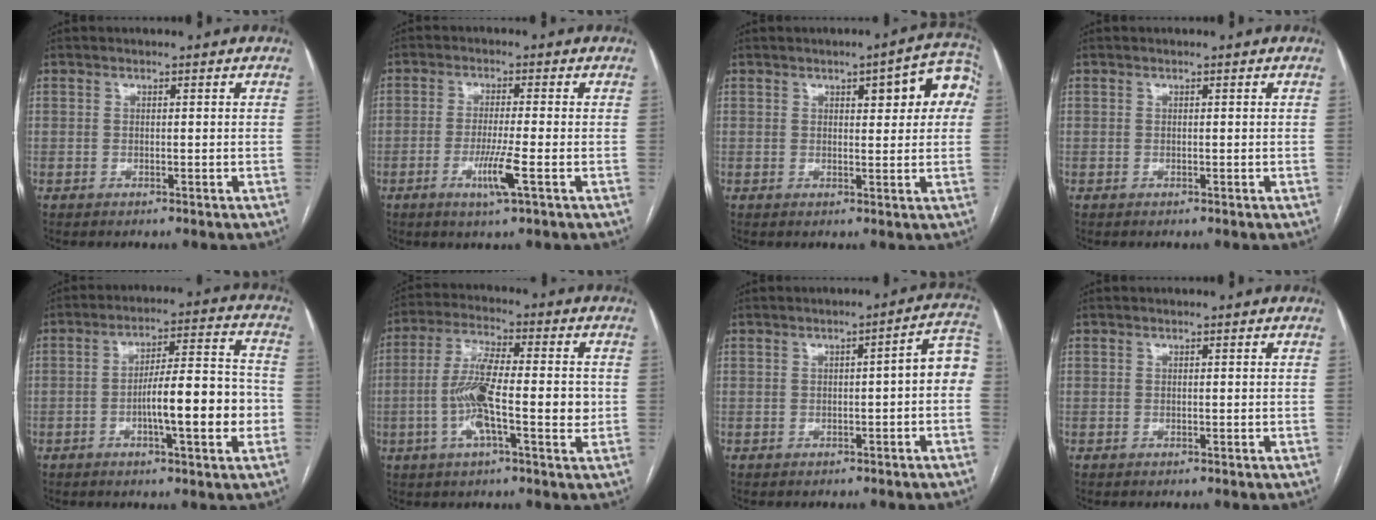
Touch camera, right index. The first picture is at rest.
{"total": 5.3, "force": [-2.0, -0.4, 4.9], "torque": [-0.094, -0.013, -0.037]}
{"total": 8.3, "force": [2.4, 2.4, 7.6], "torque": [-0.086, 0.023, 0.026]}
{"total": 0.0}
{"total": 12.3, "force": [-3.0, 1.7, 11.8], "torque": [-0.185, 0.017, -0.045]}
{"total": 11.8, "force": [-1.5, 2.8, 11.3], "torque": [-0.211, 0.009, -0.032]}
{"total": 5.5, "force": [-0.4, 1.0, 5.4], "torque": [-0.059, 0.024, -0.009]}
{"total": 0.0}